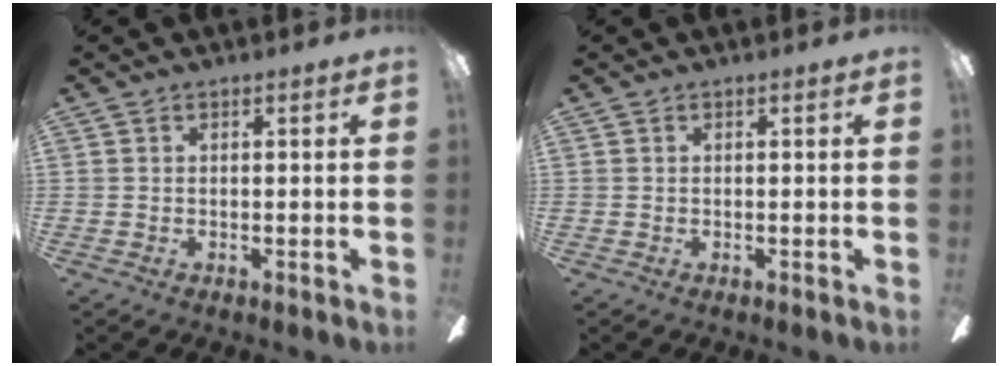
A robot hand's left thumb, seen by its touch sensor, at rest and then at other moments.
{"total": 0.0}